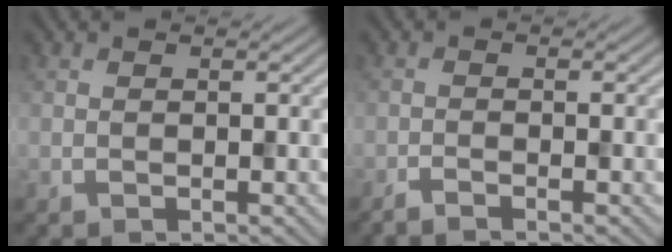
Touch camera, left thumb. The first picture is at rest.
{"total": 1.7, "force": [-1.3, 0.1, 1.0], "torque": [-0.015, 0.001, -0.033]}